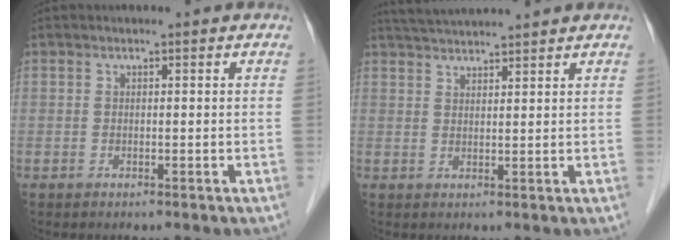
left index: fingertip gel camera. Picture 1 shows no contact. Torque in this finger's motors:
{"motor_torque": [-0.05, -0.77, 0.27, 0.13]}